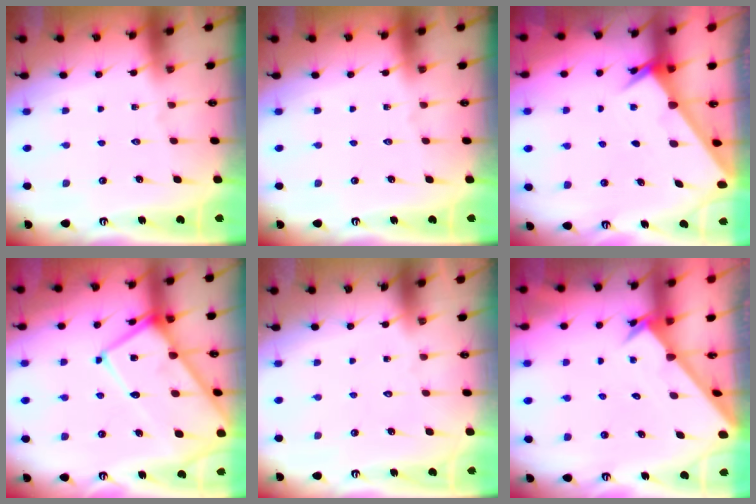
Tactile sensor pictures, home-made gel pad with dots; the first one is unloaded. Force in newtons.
{"total": 0.0}
{"total": 2.0, "press": 2.0, "slide": 0.1}
{"total": 16.1, "press": 16.1, "slide": 1.5}
{"total": 1.6, "press": 1.6, "slide": 0.1}
{"total": 2.6, "press": 2.6, "slide": 0.2}